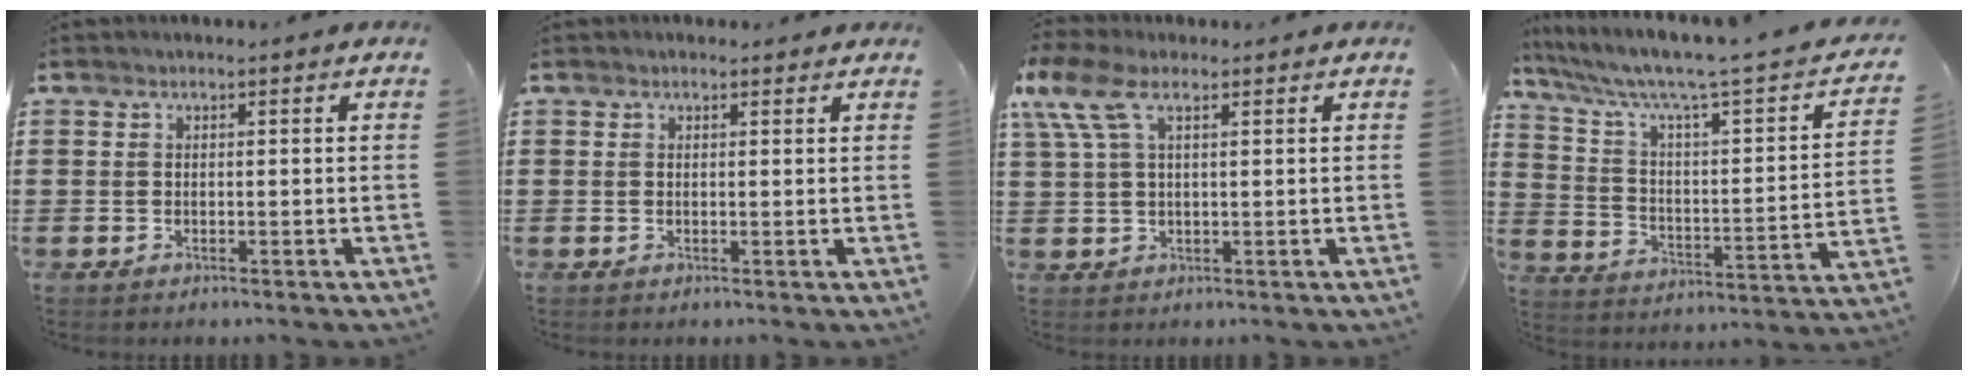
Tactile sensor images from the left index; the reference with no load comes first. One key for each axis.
{"total": 0.7, "fx": 0.6, "fy": 0.3, "fz": 0.2, "tx": -0.005, "ty": 0.002, "tz": 0.011}
{"total": 6.4, "fx": 2.7, "fy": 2.8, "fz": 5.0, "tx": -0.130, "ty": 0.005, "tz": 0.043}
{"total": 6.1, "fx": 4.7, "fy": 0.0, "fz": 3.9, "tx": -0.097, "ty": -0.047, "tz": 0.070}